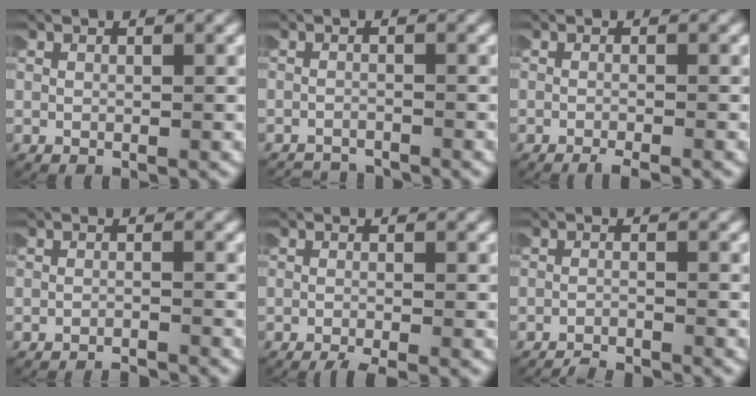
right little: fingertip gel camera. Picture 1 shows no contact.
{"total": 2.7, "force": [-2.7, 0.2, -0.1], "torque": [-0.005, -0.014, -0.041]}
{"total": 1.8, "force": [-1.7, 0.1, 0.6], "torque": [-0.011, -0.006, -0.026]}
{"total": 3.3, "force": [-3.3, 0.4, 0.0], "torque": [-0.002, -0.015, -0.049]}
{"total": 3.0, "force": [-2.6, 0.5, 1.2], "torque": [-0.020, -0.011, -0.037]}
{"total": 3.2, "force": [-3.2, 0.3, 0.0], "torque": [-0.005, -0.014, -0.049]}